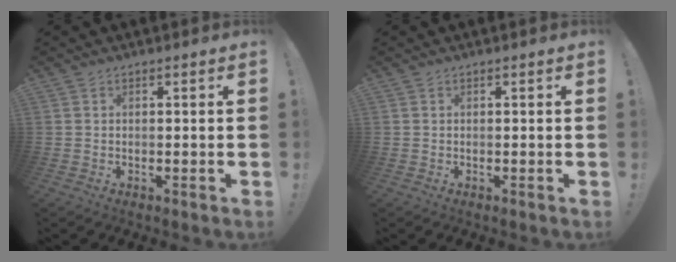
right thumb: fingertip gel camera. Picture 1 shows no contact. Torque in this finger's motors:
{"motor_torque": [-0.16, -0.03, -0.09, 0.09, 0.05]}